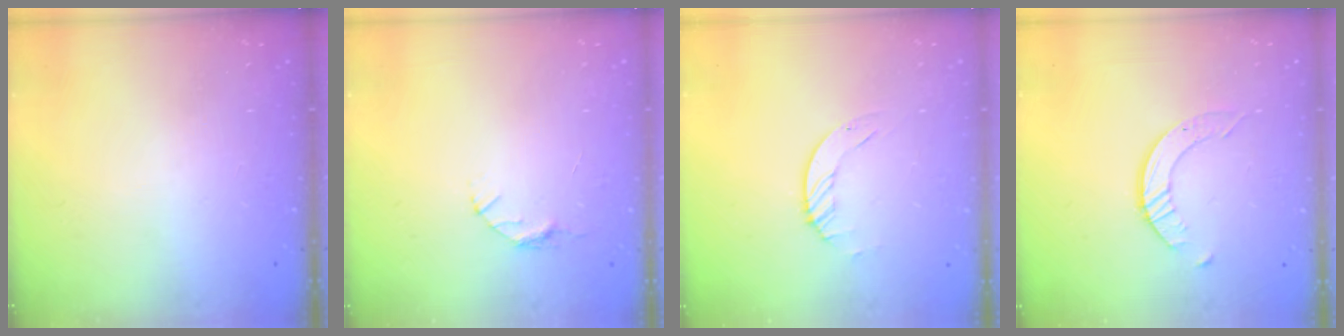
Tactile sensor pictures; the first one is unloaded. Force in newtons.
{"total": 3.2, "press": 3.2, "slide": 0.4}
{"total": 1.2, "press": 1.2, "slide": 0.2}
{"total": 2.4, "press": 2.4, "slide": 0.3}